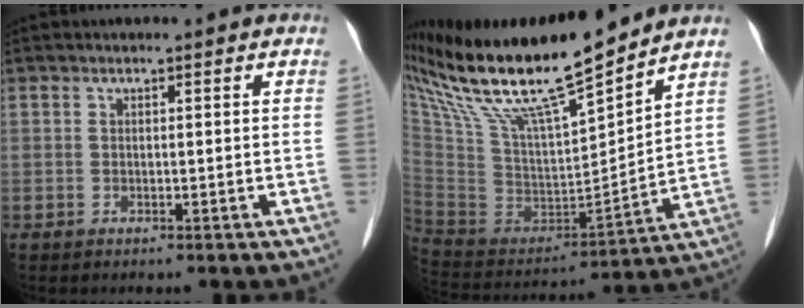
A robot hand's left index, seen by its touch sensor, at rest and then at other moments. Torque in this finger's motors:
{"motor_torque": [0.91, -1.23, 0.75, 0.21]}